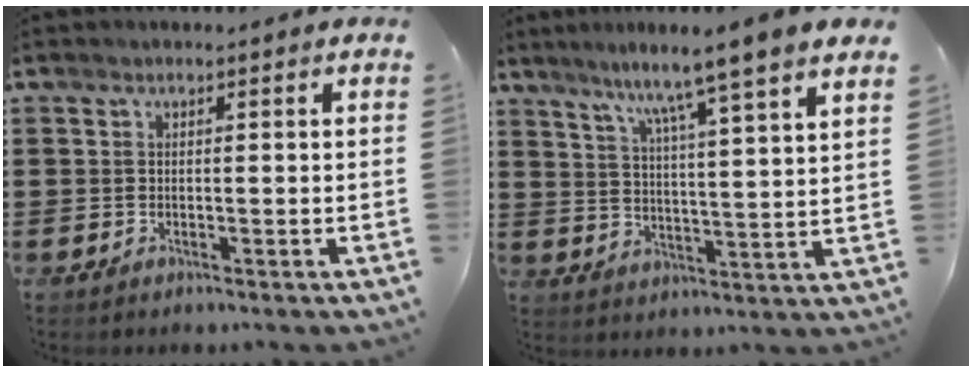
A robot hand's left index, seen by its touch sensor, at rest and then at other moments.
{"total": 6.8, "force": [5.8, -1.6, 3.1], "torque": [-0.078, -0.047, 0.087]}